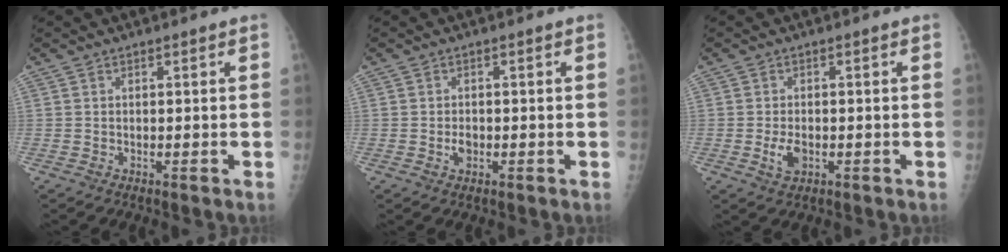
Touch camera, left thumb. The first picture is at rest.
{"total": 1.8, "force": [-0.5, 1.4, 1.1], "torque": [-0.012, 0.003, -0.008]}
{"total": 3.2, "force": [-0.9, 2.0, 2.3], "torque": [-0.043, -0.002, -0.012]}